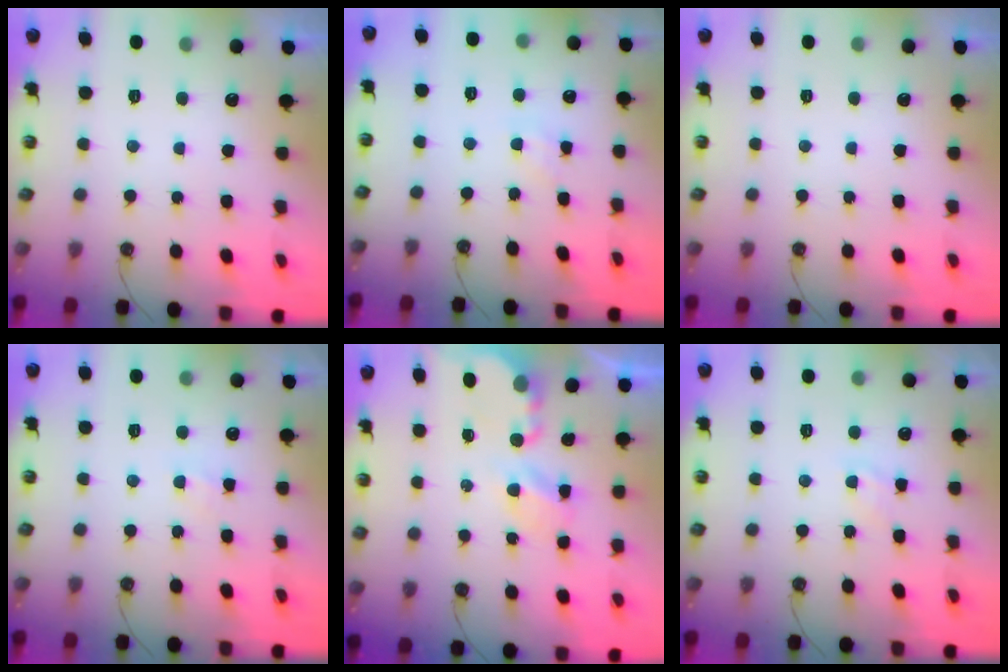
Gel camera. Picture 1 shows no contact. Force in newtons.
{"total": 1.1, "press": 1.0, "slide": 0.2}
{"total": 0.0}
{"total": 5.1, "press": 5.1, "slide": 0.5}
{"total": 4.5, "press": 4.5, "slide": 0.3}
{"total": 6.1, "press": 6.1, "slide": 0.6}